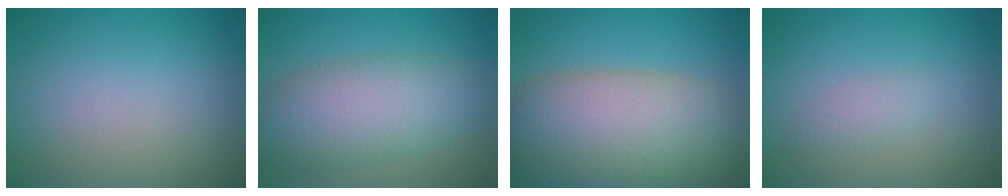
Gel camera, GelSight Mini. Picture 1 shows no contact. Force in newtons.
{"total": 7.5, "press": 7.5, "slide": 0.4}
{"total": 12.3, "press": 12.3, "slide": 0.6}
{"total": 1.3, "press": 1.3, "slide": 0.0}